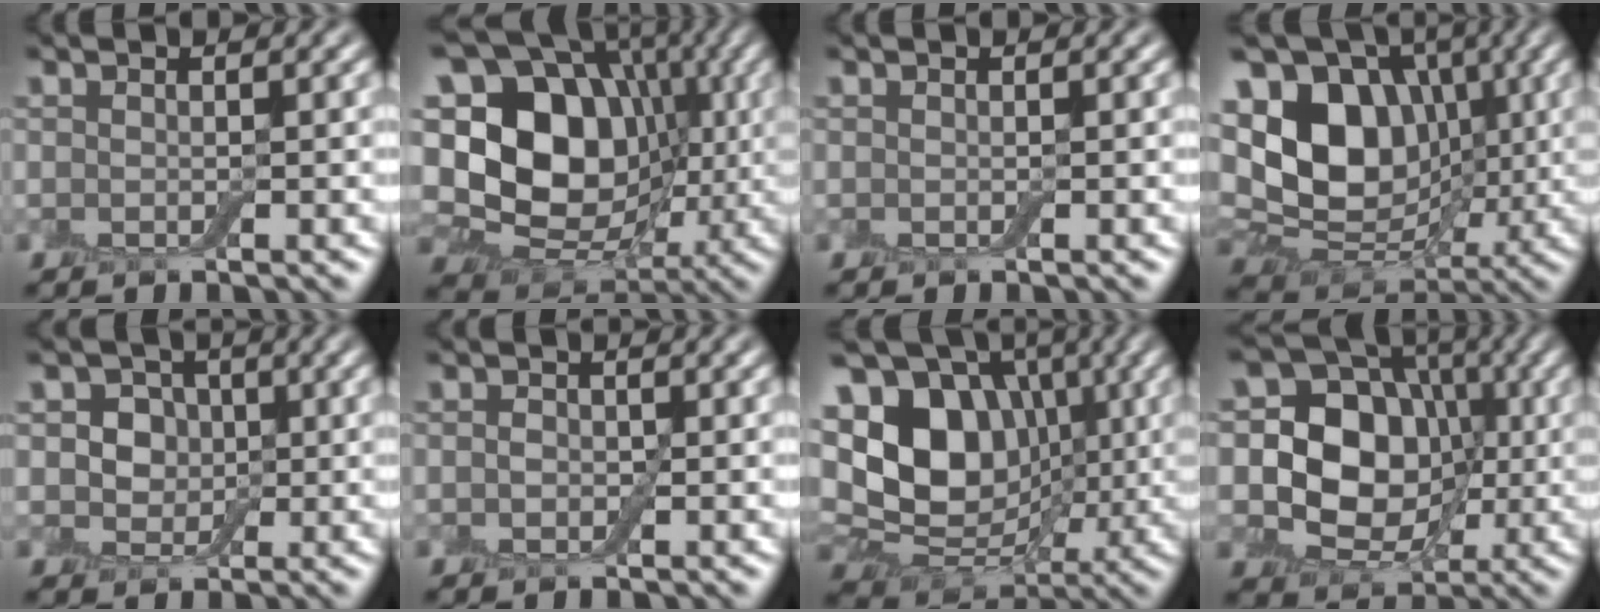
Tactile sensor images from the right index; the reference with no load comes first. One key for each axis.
{"total": 19.0, "fx": 1.4, "fy": 15.4, "fz": 11.1, "tx": -0.217, "ty": 0.034, "tz": 0.026}
{"total": 0.0}
{"total": 11.6, "fx": 1.9, "fy": 8.7, "fz": 7.4, "tx": -0.139, "ty": -0.002, "tz": 0.021}
{"total": 4.1, "fx": 0.8, "fy": 3.5, "fz": 2.0, "tx": -0.024, "ty": 0.008, "tz": -0.005}
{"total": 1.2, "fx": 0.0, "fy": 1.0, "fz": 0.7, "tx": -0.008, "ty": 0.000, "tz": -0.009}
{"total": 12.9, "fx": 1.9, "fy": 9.9, "fz": 8.0, "tx": -0.147, "ty": 0.008, "tz": 0.030}
{"total": 14.8, "fx": 1.5, "fy": 12.0, "fz": 8.5, "tx": -0.162, "ty": 0.043, "tz": 0.007}